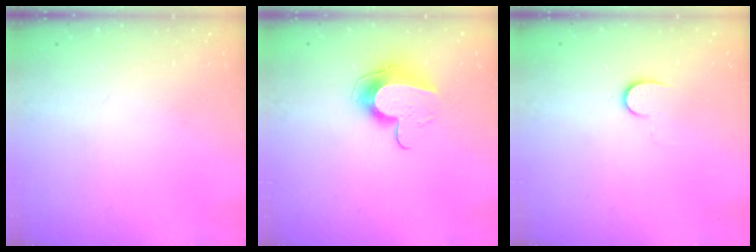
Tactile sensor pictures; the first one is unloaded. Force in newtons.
{"total": 10.8, "press": 10.8, "slide": 1.0}
{"total": 6.6, "press": 6.6, "slide": 0.7}